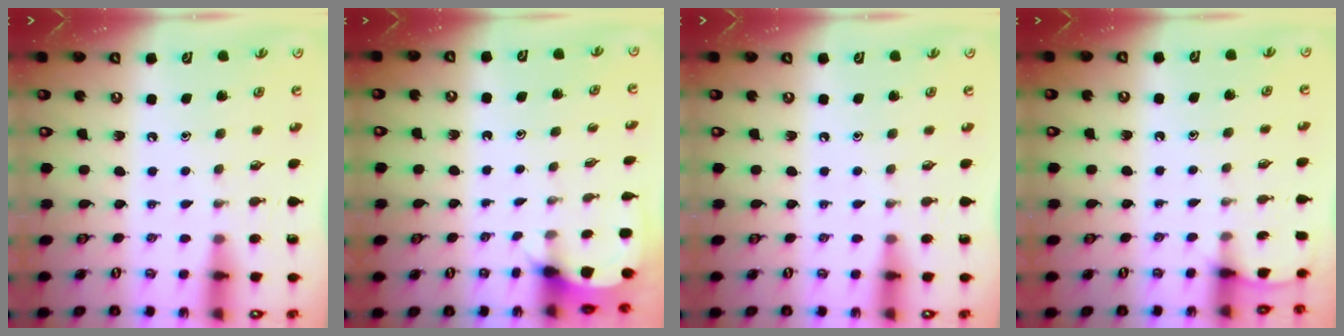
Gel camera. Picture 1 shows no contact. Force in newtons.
{"total": 2.5, "press": 2.5, "slide": 0.1}
{"total": 0.0}
{"total": 3.7, "press": 3.7, "slide": 0.4}